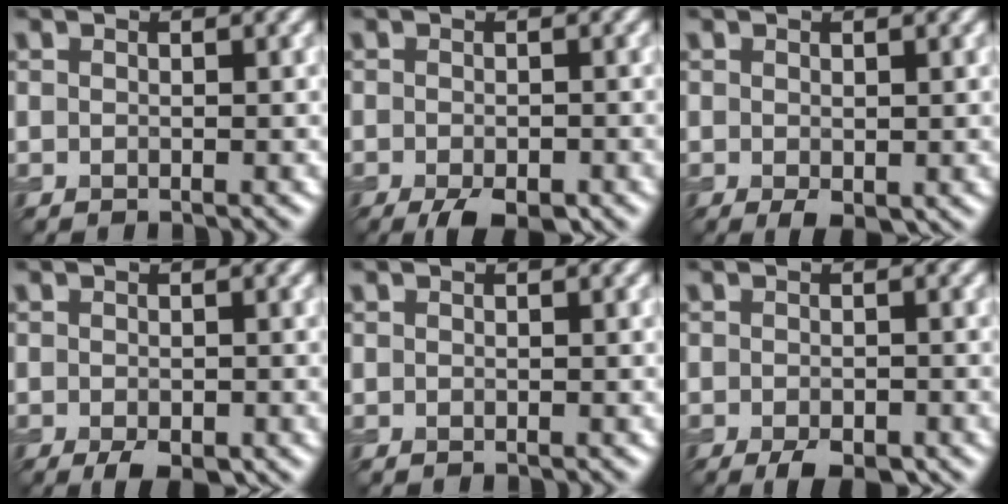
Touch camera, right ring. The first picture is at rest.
{"total": 4.3, "force": [-2.6, 1.6, 3.1], "torque": [-0.046, -0.006, -0.037]}
{"total": 1.7, "force": [-0.4, 0.9, 1.4], "torque": [-0.023, -0.008, -0.003]}
{"total": 3.1, "force": [-1.6, 1.3, 2.4], "torque": [-0.036, -0.007, -0.020]}
{"total": 0.0}
{"total": 3.4, "force": [-2.0, 1.3, 2.4], "torque": [-0.036, -0.006, -0.028]}